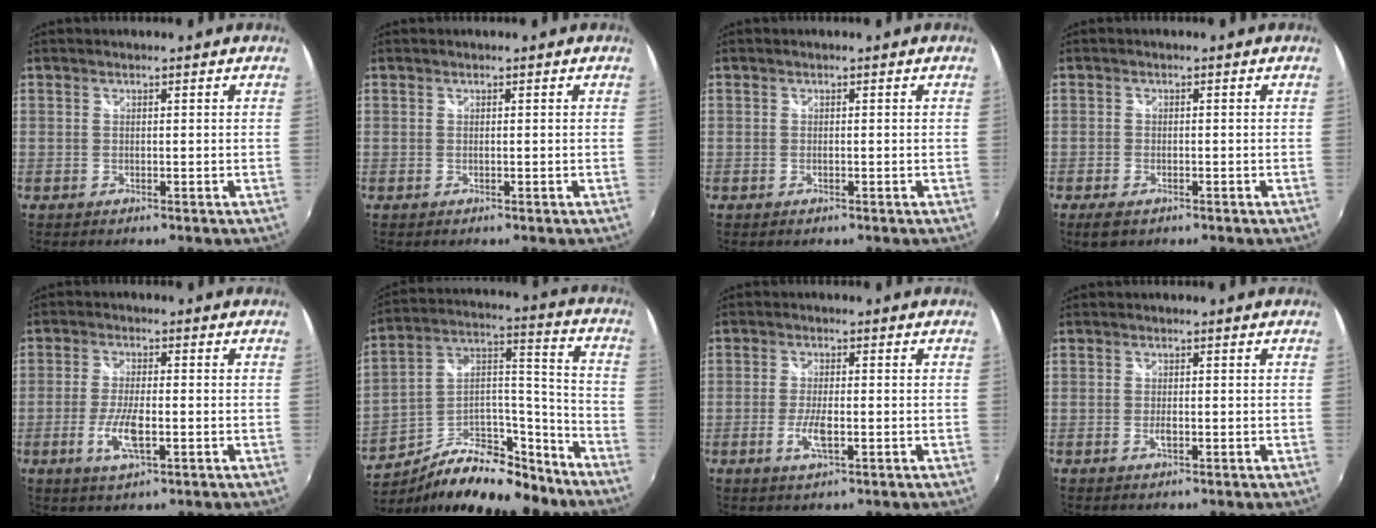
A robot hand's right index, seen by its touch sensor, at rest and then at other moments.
{"total": 0.0}
{"total": 0.0}
{"total": 3.3, "force": [-2.1, 1.7, 2.0], "torque": [-0.046, -0.009, -0.036]}
{"total": 6.4, "force": [-2.1, 1.6, 5.8], "torque": [-0.124, -0.009, -0.041]}
{"total": 20.9, "force": [-14.1, 10.2, 11.5], "torque": [-0.210, 0.046, -0.210]}
{"total": 4.3, "force": [-1.5, 1.0, 3.9], "torque": [-0.087, -0.007, -0.029]}
{"total": 1.2, "force": [-0.5, 0.4, 1.1], "torque": [-0.022, -0.002, -0.008]}